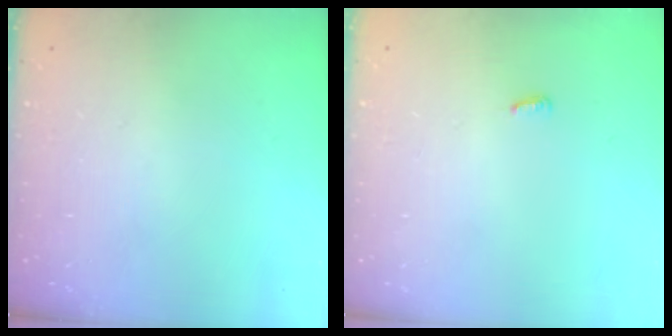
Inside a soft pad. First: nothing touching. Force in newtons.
{"total": 2.9, "press": 2.9, "slide": 0.2}